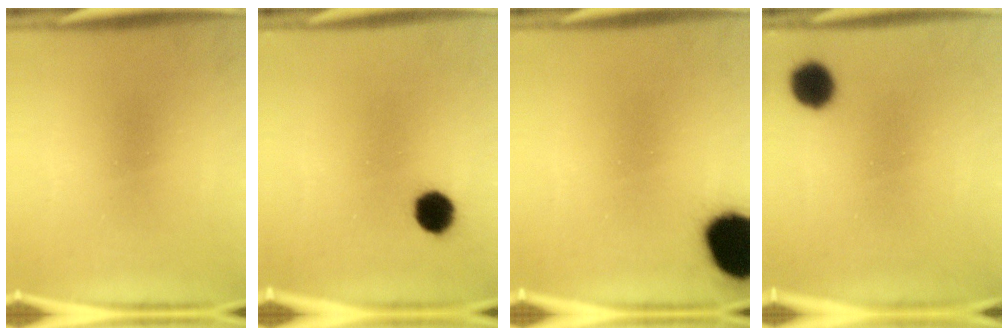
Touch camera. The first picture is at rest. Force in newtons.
{"total": 5.6}
{"total": 18.1}
{"total": 6.9}